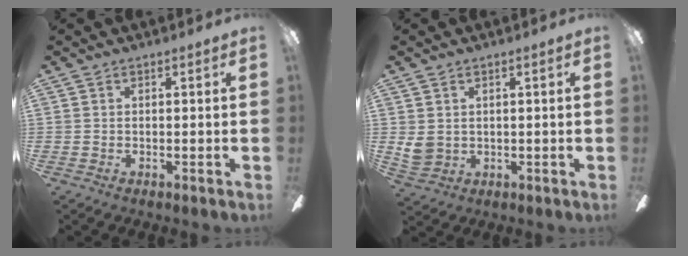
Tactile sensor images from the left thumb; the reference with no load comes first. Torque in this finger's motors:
{"motor_torque": [0.48, 0.72, 0.36, -0.25, 0.00]}